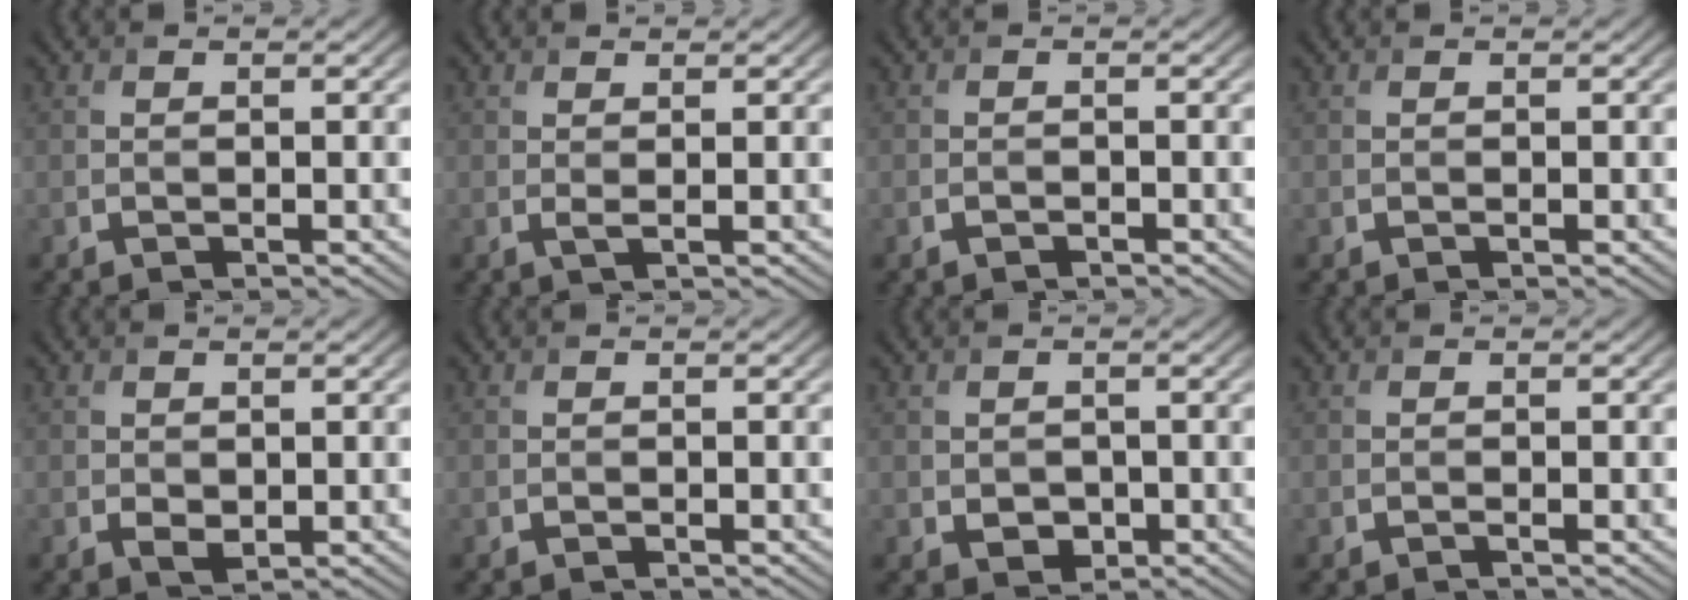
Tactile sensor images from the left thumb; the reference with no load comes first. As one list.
[{"total": 0.9, "force": [0.4, 0.1, 0.8], "torque": [-0.019, 0.001, 0.006]}, {"total": 0.8, "force": [-0.6, 0.4, 0.4], "torque": [-0.007, -0.002, -0.009]}, {"total": 0.0}, {"total": 1.5, "force": [0.1, 1.1, 1.0], "torque": [-0.021, -0.006, 0.007]}, {"total": 0.0}, {"total": 2.0, "force": [-0.3, 1.7, 1.0], "torque": [-0.024, -0.012, -0.003]}, {"total": 0.0}]